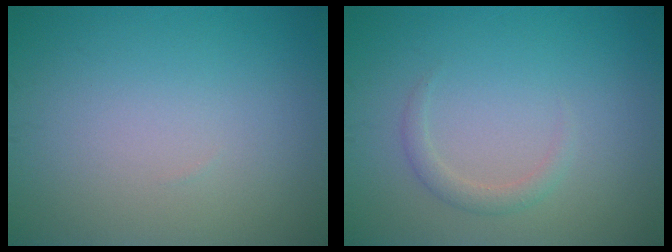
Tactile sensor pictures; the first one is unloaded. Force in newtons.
{"total": 1.4, "press": 1.4, "slide": 0.1}